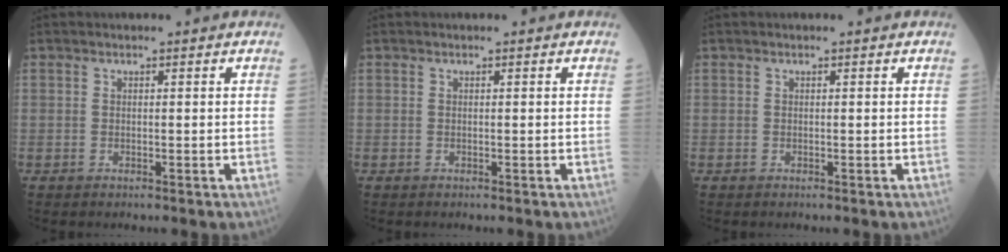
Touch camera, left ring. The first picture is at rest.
{"total": 0.0}
{"total": 0.0}